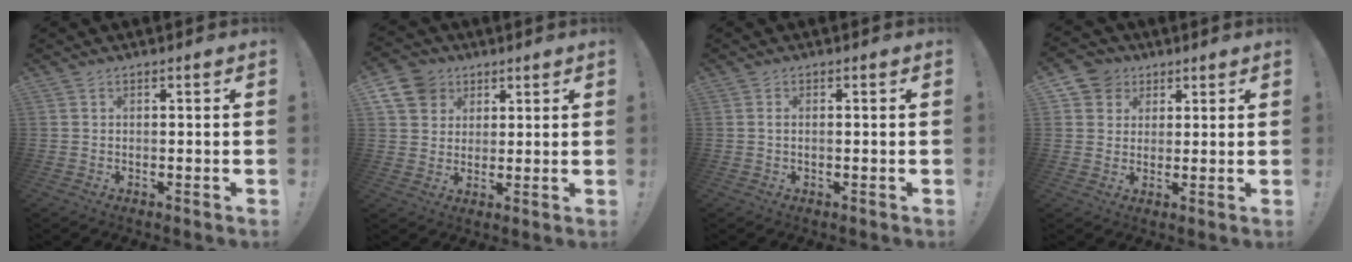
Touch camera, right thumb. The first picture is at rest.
{"total": 9.9, "force": [4.8, 8.1, 3.2], "torque": [-0.049, -0.025, 0.096]}
{"total": 1.0, "force": [-0.2, 0.3, 0.9], "torque": [-0.018, 0.003, -0.003]}
{"total": 6.2, "force": [2.6, 5.5, 1.0], "torque": [-0.016, -0.015, 0.052]}